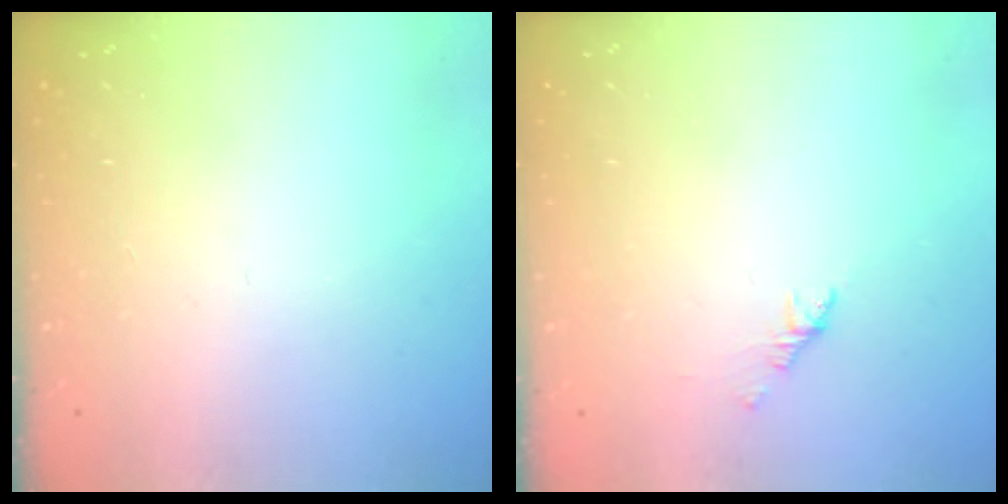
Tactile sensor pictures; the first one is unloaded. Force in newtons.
{"total": 1.1, "press": 1.0, "slide": 0.5}